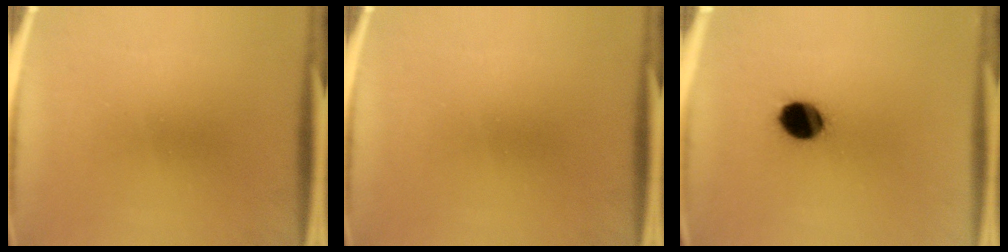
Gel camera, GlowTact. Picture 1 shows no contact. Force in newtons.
{"total": 0.0}
{"total": 9.3}